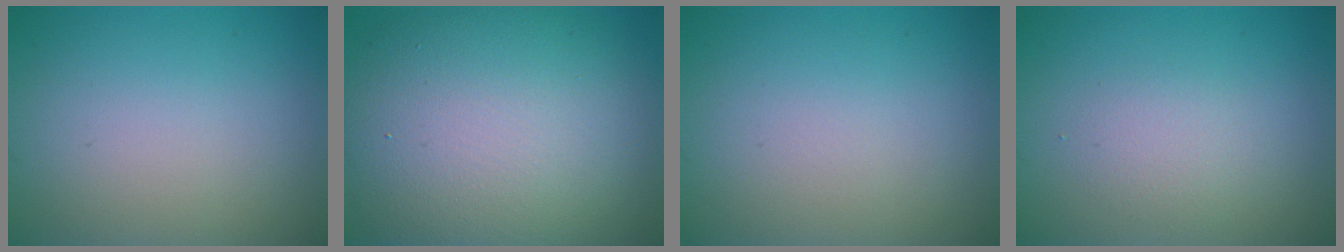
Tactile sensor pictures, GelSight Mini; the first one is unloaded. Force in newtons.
{"total": 14.6, "press": 14.6, "slide": 0.7}
{"total": 0.0}
{"total": 1.7, "press": 1.7, "slide": 0.1}